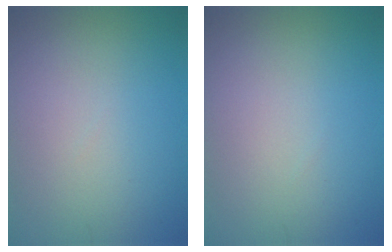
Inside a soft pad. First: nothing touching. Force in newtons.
{"total": 0.0}